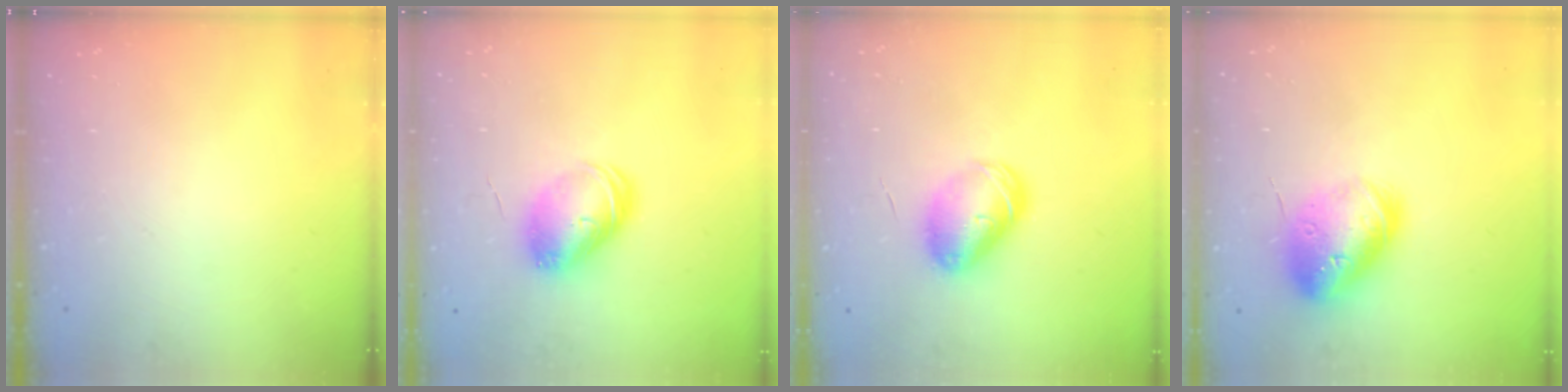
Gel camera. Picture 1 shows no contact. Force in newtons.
{"total": 9.1, "press": 9.1, "slide": 0.1}
{"total": 9.3, "press": 9.2, "slide": 1.6}
{"total": 19.2, "press": 18.9, "slide": 3.0}